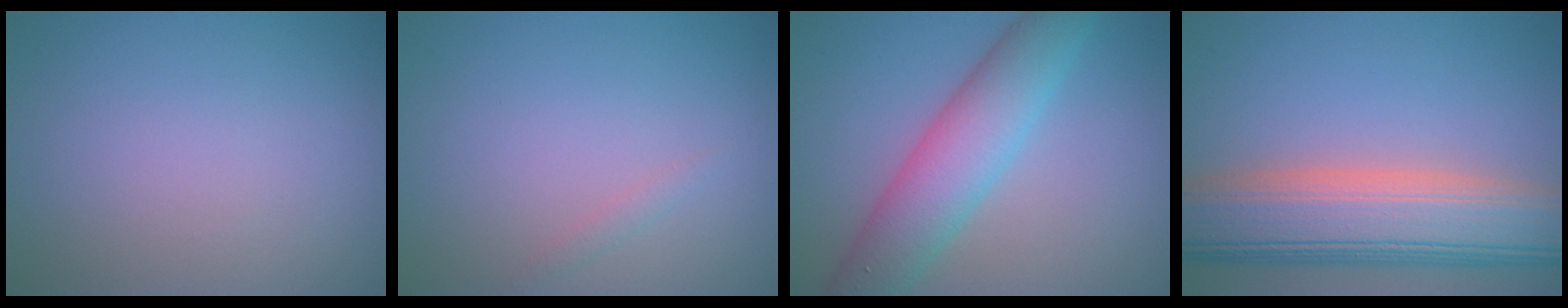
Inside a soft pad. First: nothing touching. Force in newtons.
{"total": 0.7, "press": 0.7, "slide": 0.1}
{"total": 6.6, "press": 6.6, "slide": 0.1}
{"total": 11.1, "press": 11.0, "slide": 0.8}